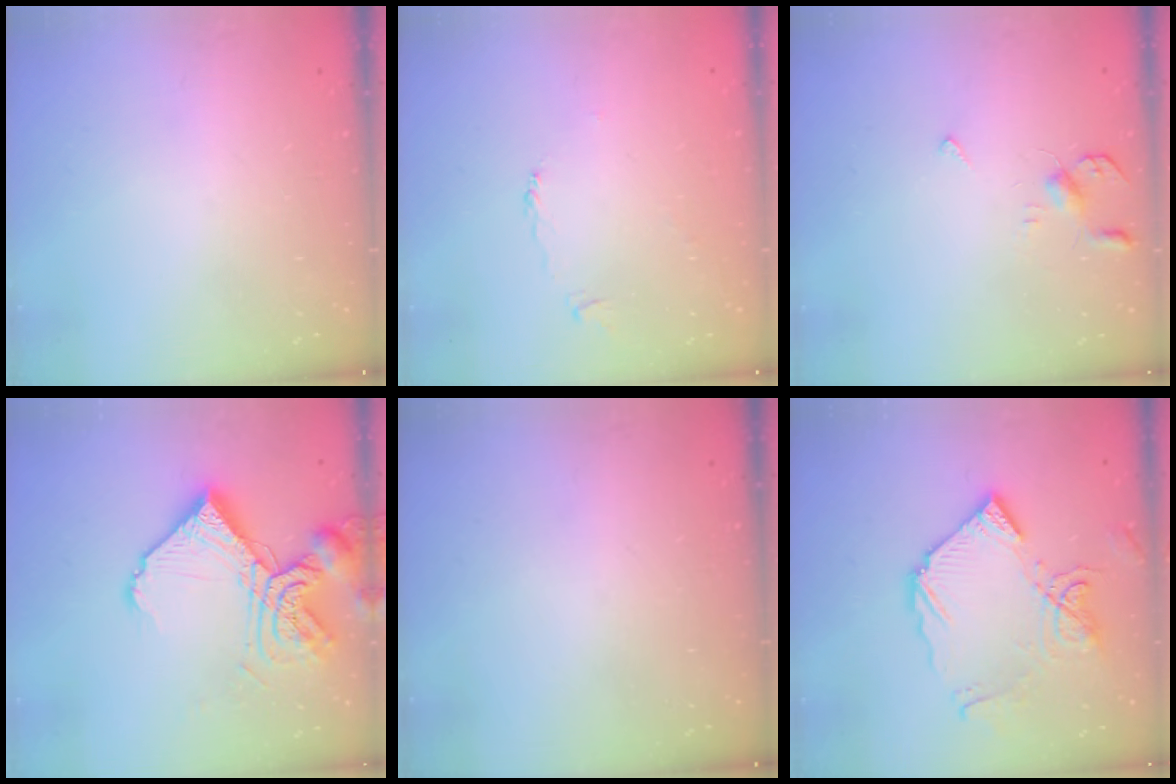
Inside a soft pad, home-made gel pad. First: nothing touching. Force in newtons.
{"total": 2.2, "press": 2.1, "slide": 0.4}
{"total": 3.9, "press": 3.8, "slide": 0.7}
{"total": 17.8, "press": 17.7, "slide": 1.9}
{"total": 0.0}
{"total": 14.1, "press": 14.0, "slide": 1.5}